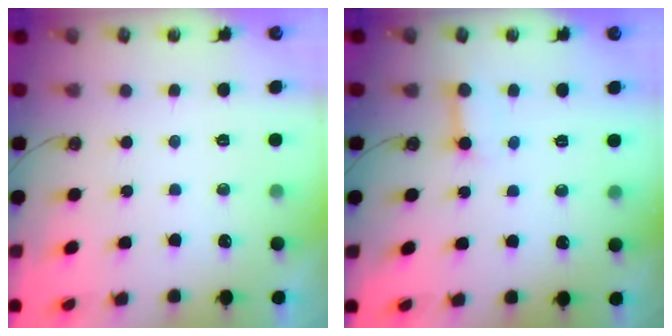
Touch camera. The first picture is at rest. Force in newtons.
{"total": 3.9, "press": 3.9, "slide": 0.3}